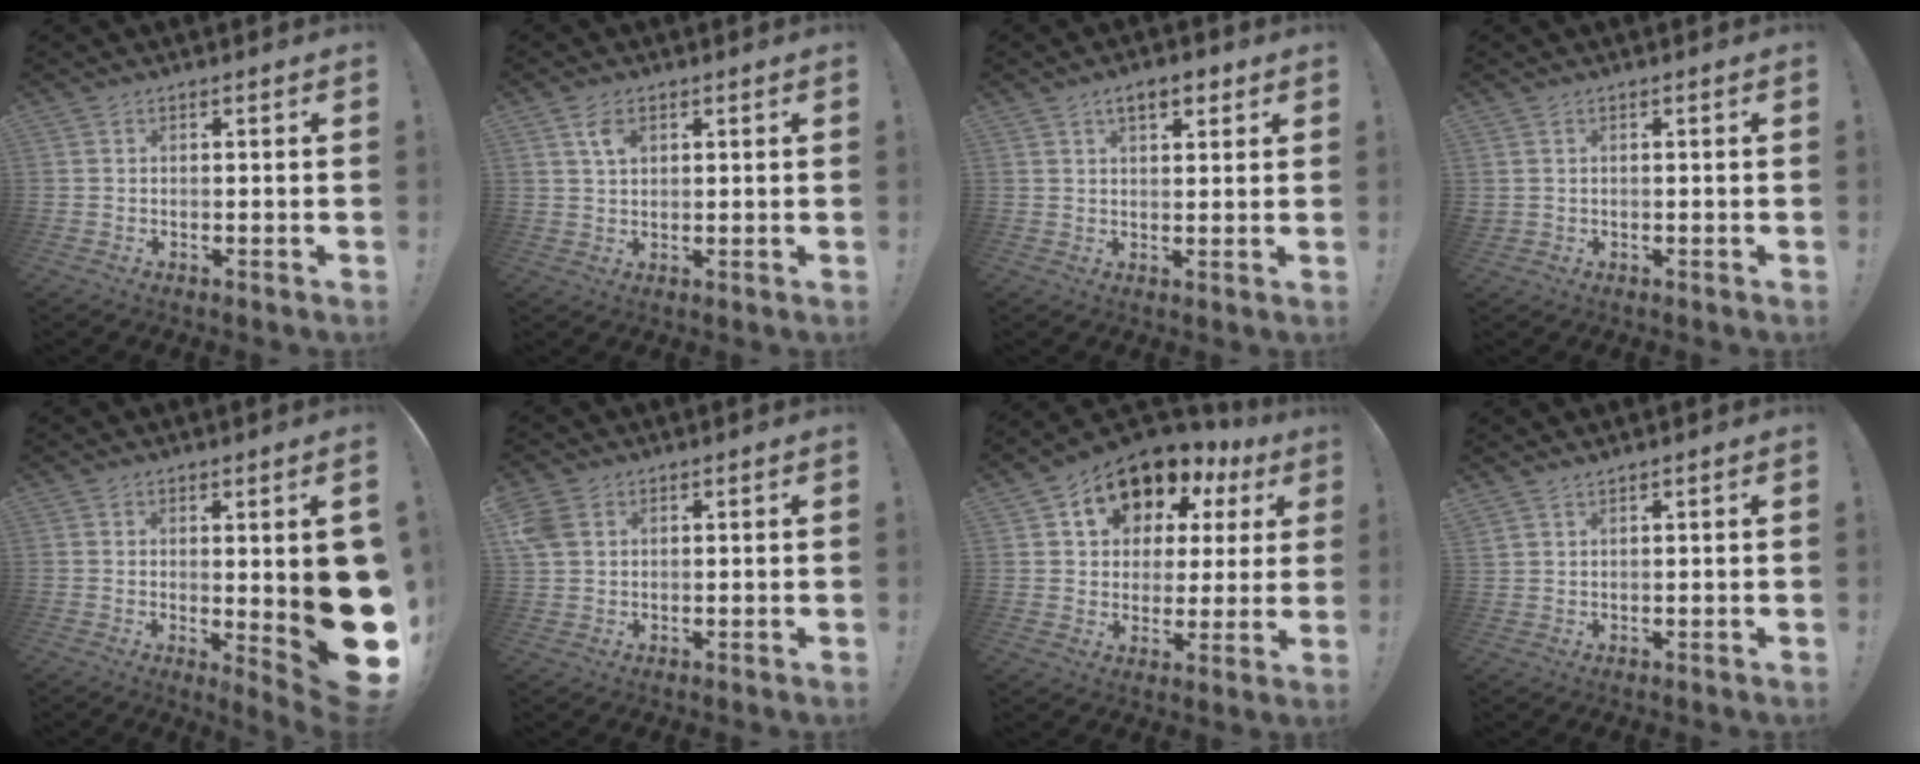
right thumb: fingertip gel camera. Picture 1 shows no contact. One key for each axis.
{"total": 4.4, "fx": 2.2, "fy": 2.6, "fz": 2.8, "tx": -0.036, "ty": -0.008, "tz": 0.037}
{"total": 5.9, "fx": 3.5, "fy": 2.6, "fz": 3.9, "tx": -0.053, "ty": -0.008, "tz": 0.059}
{"total": 1.2, "fx": 0.5, "fy": 0.9, "fz": 0.5, "tx": -0.010, "ty": 0.003, "tz": 0.011}
{"total": 10.4, "fx": 1.1, "fy": 1.8, "fz": 10.2, "tx": -0.117, "ty": -0.039, "tz": 0.024}
{"total": 5.7, "fx": 2.6, "fy": 4.1, "fz": 3.0, "tx": -0.059, "ty": 0.002, "tz": 0.054}
{"total": 14.0, "fx": 8.5, "fy": 8.9, "fz": 6.7, "tx": -0.102, "ty": -0.060, "tz": 0.156}
{"total": 1.8, "fx": 1.7, "fy": 0.2, "fz": 0.6, "tx": -0.014, "ty": -0.010, "tz": 0.033}